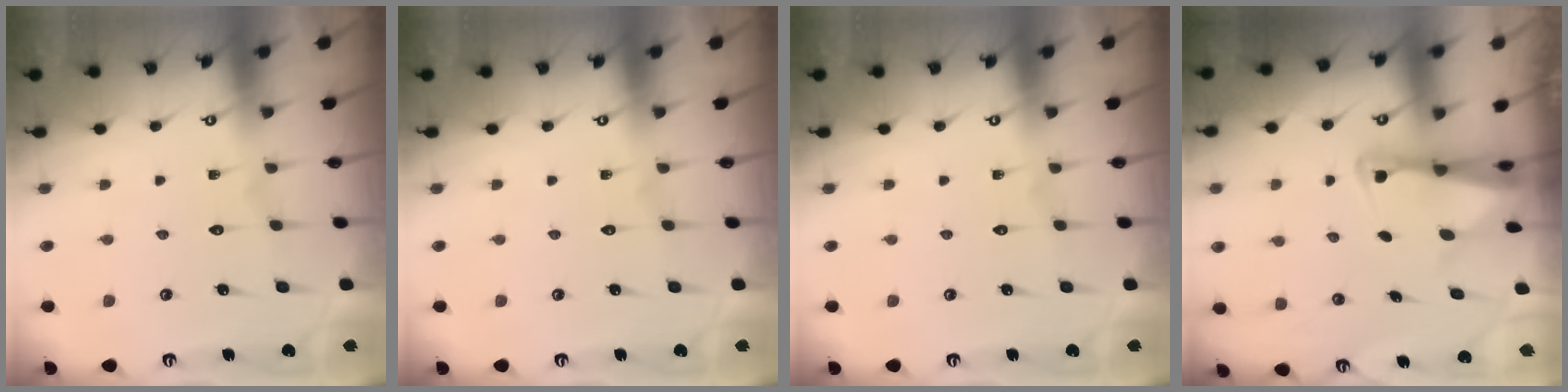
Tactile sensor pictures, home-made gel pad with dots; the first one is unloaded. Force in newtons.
{"total": 0.0}
{"total": 0.0}
{"total": 3.6, "press": 3.5, "slide": 0.6}